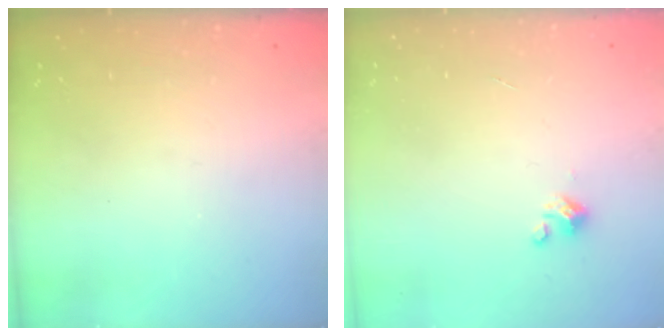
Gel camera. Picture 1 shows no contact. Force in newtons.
{"total": 2.0, "press": 2.0, "slide": 0.2}